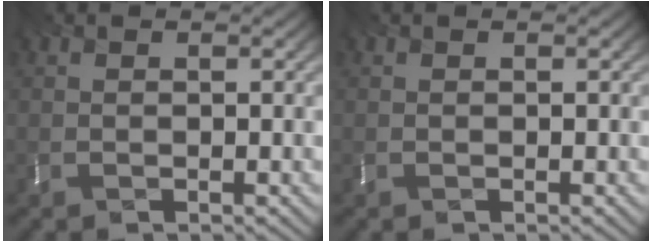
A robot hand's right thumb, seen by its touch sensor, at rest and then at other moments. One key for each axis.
{"total": 0.0}